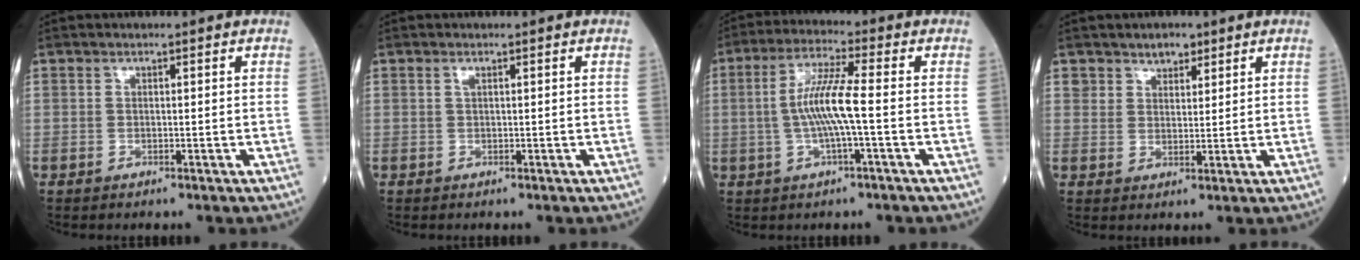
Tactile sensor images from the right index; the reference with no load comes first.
{"total": 0.6, "force": [0.3, 0.1, 0.5], "torque": [-0.014, -0.001, 0.006]}
{"total": 7.8, "force": [-0.7, 0.1, 7.8], "torque": [-0.157, 0.005, -0.017]}
{"total": 3.3, "force": [2.4, 2.0, 1.1], "torque": [-0.014, 0.001, 0.041]}